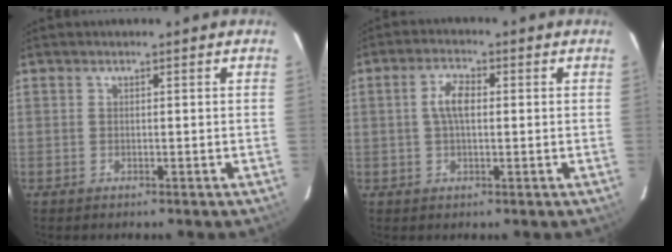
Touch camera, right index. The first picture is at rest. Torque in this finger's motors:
{"motor_torque": [0.13, -0.10, 0.12, 0.08]}